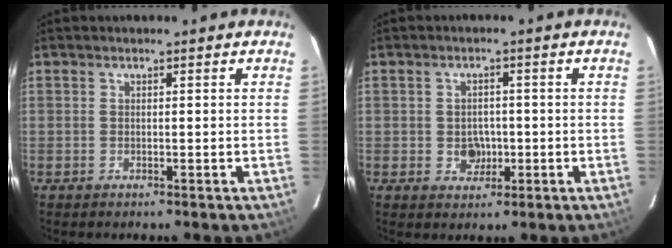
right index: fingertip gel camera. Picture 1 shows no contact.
{"total": 3.8, "force": [-0.8, 3.4, 1.6], "torque": [-0.033, 0.006, -0.002]}